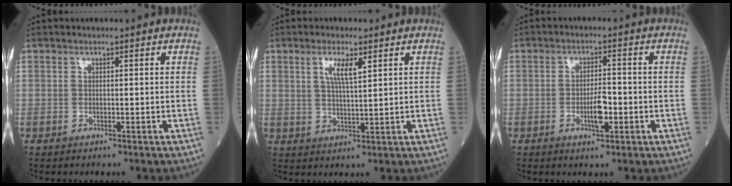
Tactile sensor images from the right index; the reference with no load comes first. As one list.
[{"total": 4.4, "force": [2.0, 0.5, 3.8], "torque": [-0.075, 0.000, 0.037]}, {"total": 4.2, "force": [-1.3, 1.0, 3.8], "torque": [-0.067, 0.001, -0.021]}]